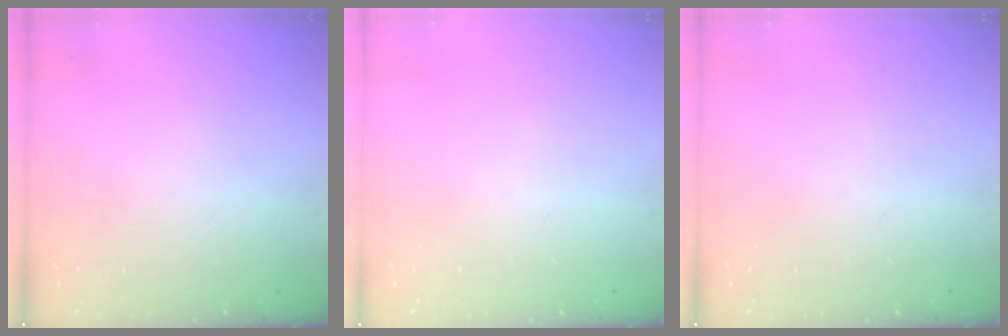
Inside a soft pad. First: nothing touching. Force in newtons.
{"total": 0.0}
{"total": 0.0}